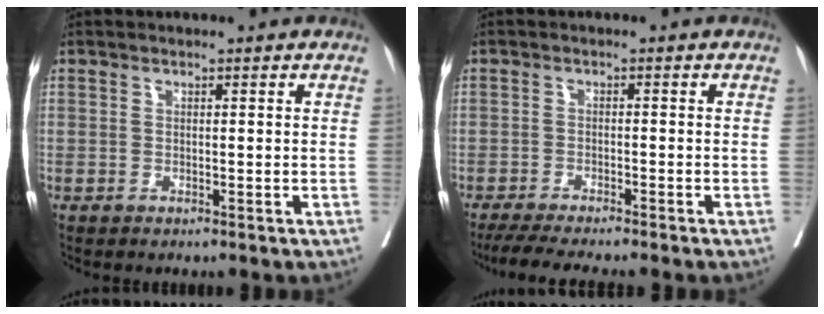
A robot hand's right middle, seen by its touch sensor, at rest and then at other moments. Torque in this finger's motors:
{"motor_torque": [0.52, -0.51, 0.06, 0.03]}